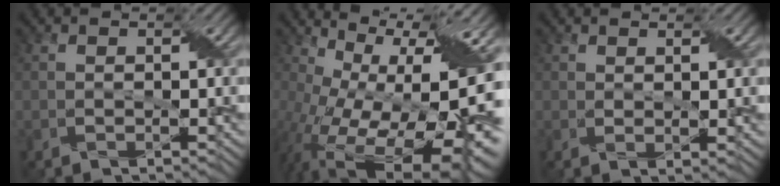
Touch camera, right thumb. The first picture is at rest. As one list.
[{"total": 19.6, "force": [-1.0, 10.4, 16.6], "torque": [-0.219, -0.023, 0.011]}, {"total": 1.6, "force": [1.0, 0.3, 1.3], "torque": [-0.025, -0.002, 0.020]}]